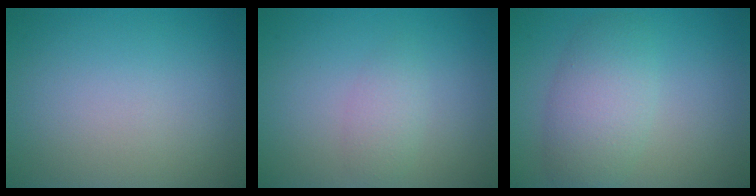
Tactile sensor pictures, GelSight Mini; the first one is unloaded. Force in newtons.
{"total": 1.8, "press": 1.8, "slide": 0.1}
{"total": 4.6, "press": 4.6, "slide": 0.2}